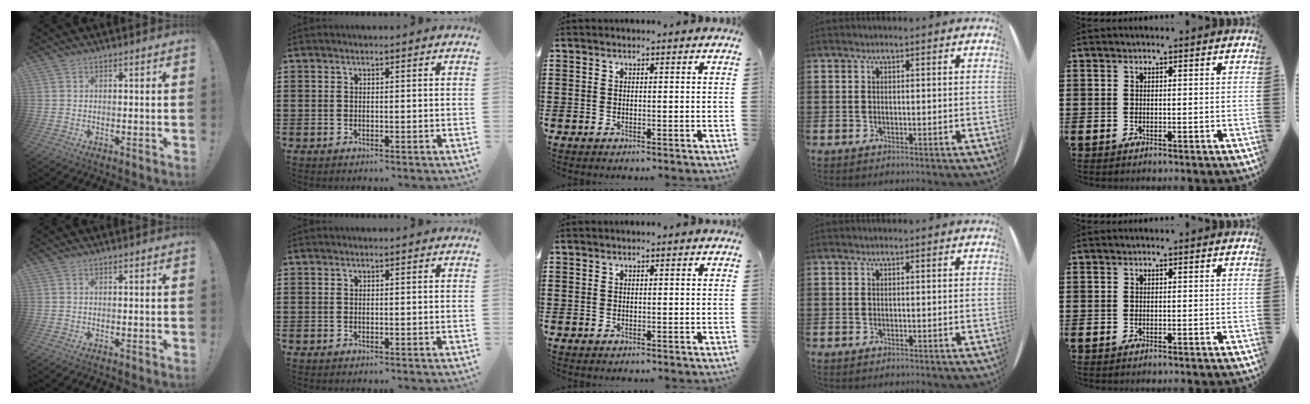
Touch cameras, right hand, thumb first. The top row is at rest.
{}